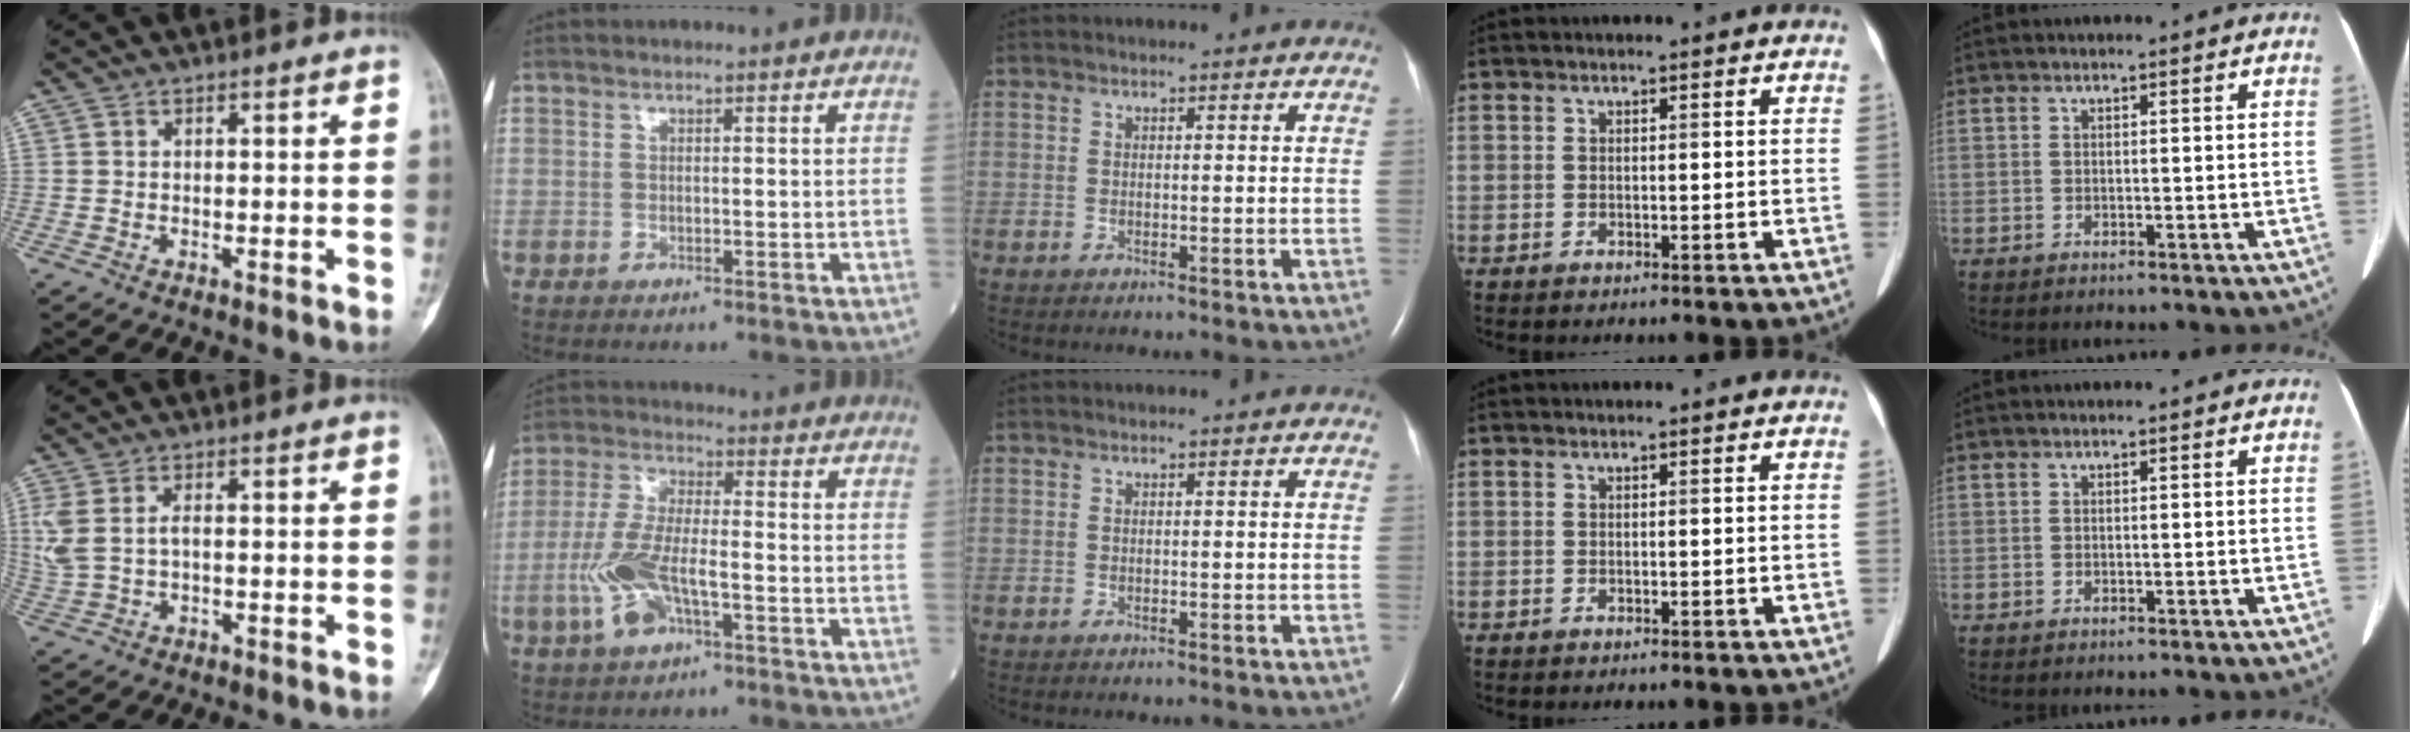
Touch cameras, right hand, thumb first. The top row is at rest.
{"thumb": {"total": 5.5, "force": [0.7, 3.0, 4.5], "torque": [-0.126, 0.012, 0.021]}, "index": {"total": 9.6, "force": [-3.3, 3.0, 8.5], "torque": [-0.192, 0.002, -0.062]}}